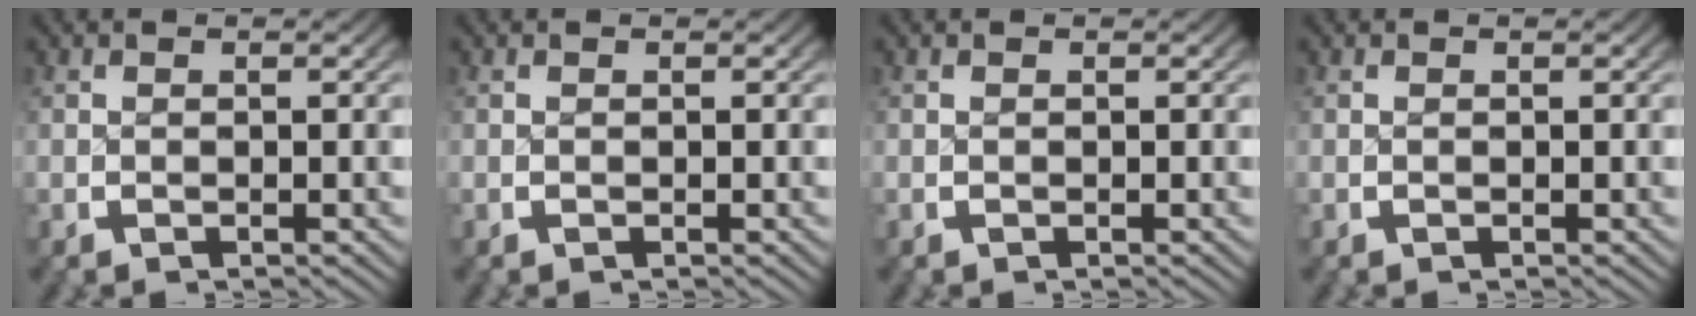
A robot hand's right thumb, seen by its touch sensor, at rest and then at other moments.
{"total": 0.0}
{"total": 0.0}
{"total": 0.0}